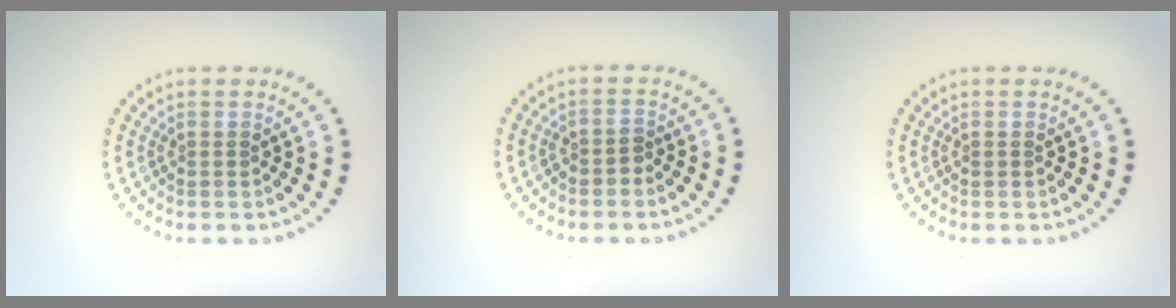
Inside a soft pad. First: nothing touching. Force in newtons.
{"total": 1.1, "press": 0.9, "slide": 0.5}
{"total": 0.0}